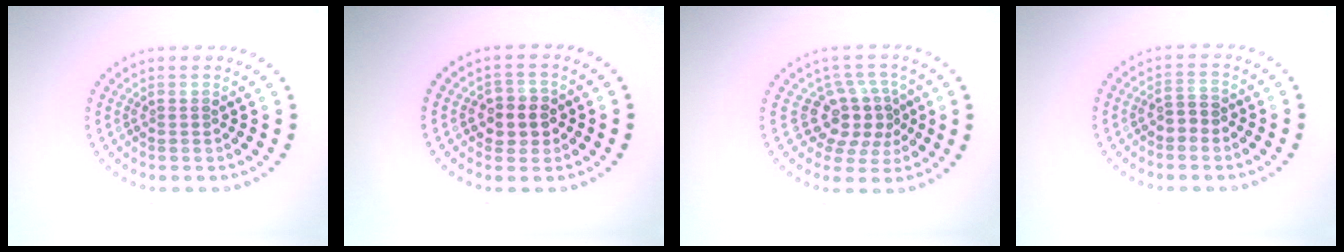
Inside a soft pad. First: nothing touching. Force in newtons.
{"total": 2.9, "press": 2.8, "slide": 0.7}
{"total": 3.8, "press": 3.1, "slide": 2.2}
{"total": 1.9, "press": 1.8, "slide": 0.6}